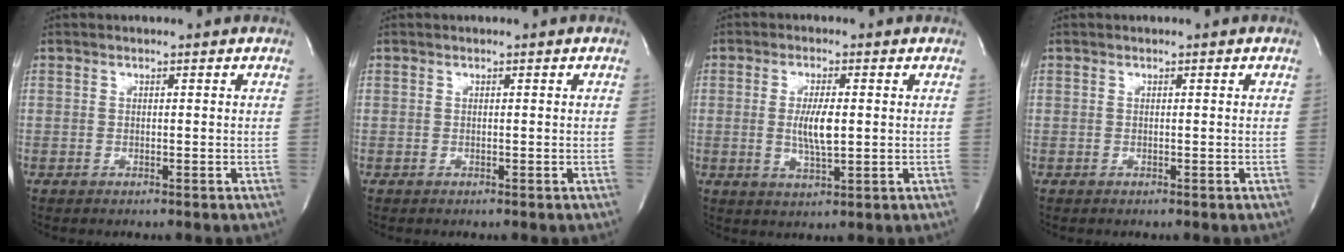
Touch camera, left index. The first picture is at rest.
{"total": 0.0}
{"total": 4.9, "force": [-0.2, 0.9, 4.8], "torque": [-0.096, -0.011, -0.002]}
{"total": 0.0}